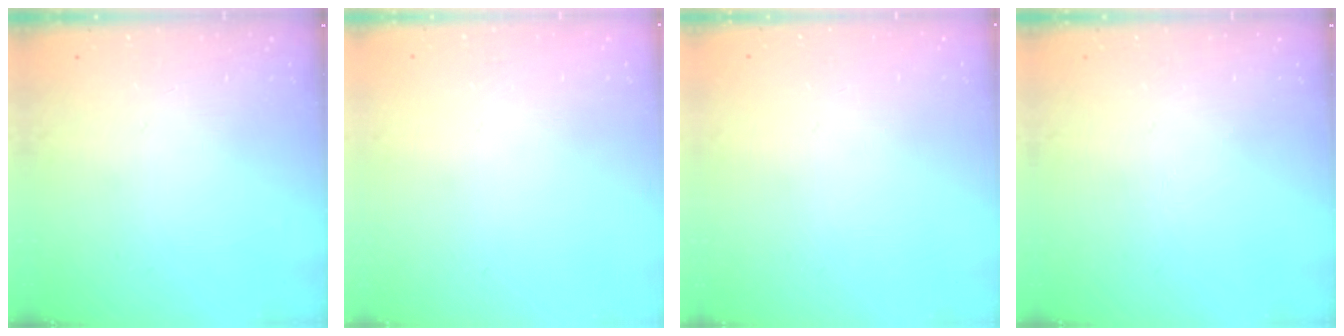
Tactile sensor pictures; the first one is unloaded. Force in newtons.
{"total": 0.0}
{"total": 0.0}
{"total": 0.0}